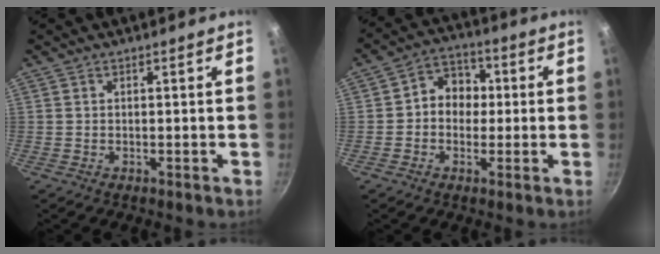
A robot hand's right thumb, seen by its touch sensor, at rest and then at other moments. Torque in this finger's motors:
{"motor_torque": [-0.25, 0.28, 0.37, 0.42, 0.04]}